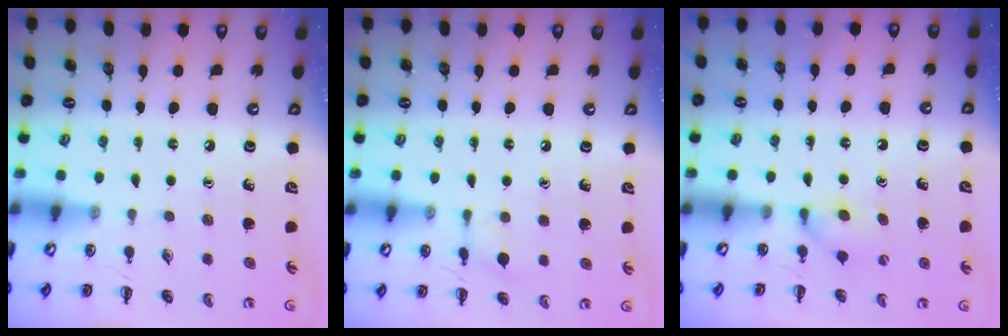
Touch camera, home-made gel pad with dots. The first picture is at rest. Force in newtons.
{"total": 6.0, "press": 5.9, "slide": 1.1}
{"total": 5.9, "press": 5.8, "slide": 1.5}